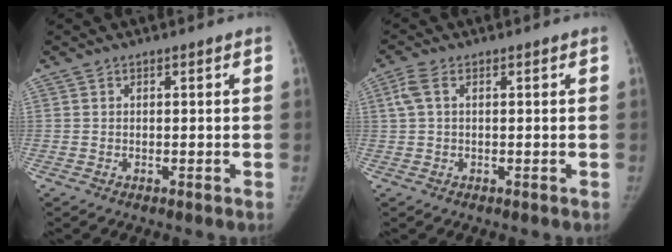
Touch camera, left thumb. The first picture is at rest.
{"total": 3.0, "force": [0.8, 1.5, 2.5], "torque": [-0.072, 0.014, 0.016]}